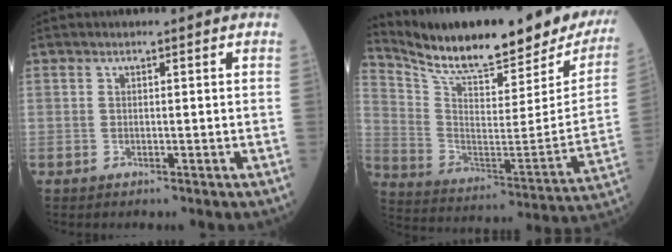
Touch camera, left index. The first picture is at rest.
{"total": 28.0, "force": [23.8, 5.5, 13.7], "torque": [-0.231, -0.055, 0.334]}